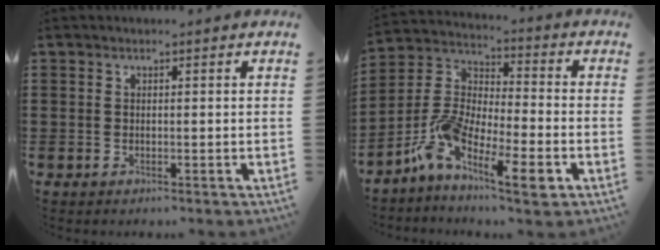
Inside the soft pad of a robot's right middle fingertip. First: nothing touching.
{"total": 10.6, "force": [-6.5, 3.0, 7.9], "torque": [-0.183, -0.013, -0.134]}